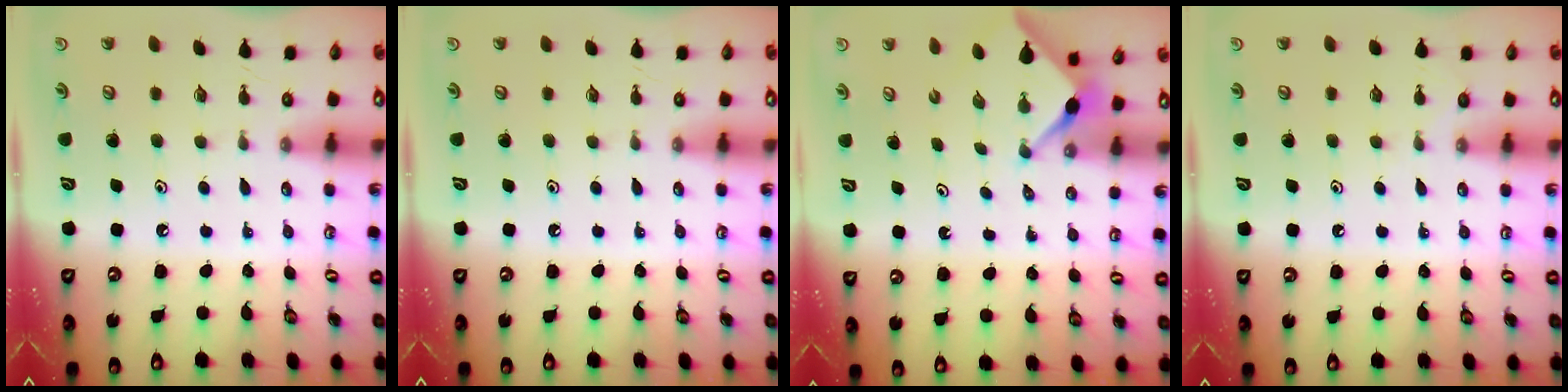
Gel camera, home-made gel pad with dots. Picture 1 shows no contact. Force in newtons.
{"total": 0.0}
{"total": 2.9, "press": 2.9, "slide": 0.3}
{"total": 2.8, "press": 2.8, "slide": 0.3}